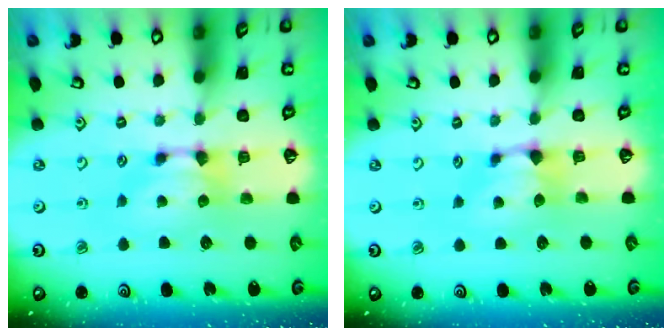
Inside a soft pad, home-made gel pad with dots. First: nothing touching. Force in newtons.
{"total": 0.9, "press": 0.2, "slide": 0.9}